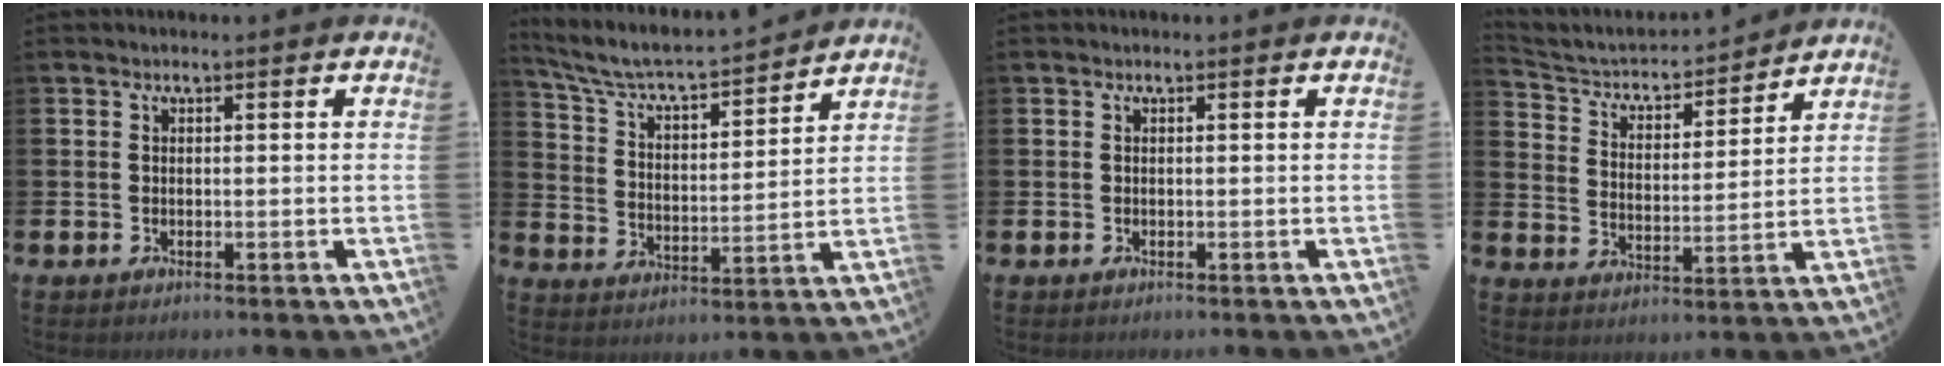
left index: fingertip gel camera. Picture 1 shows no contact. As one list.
[{"total": 6.8, "force": [6.4, 0.8, 2.2], "torque": [-0.078, -0.052, 0.107]}, {"total": 0.0}, {"total": 4.6, "force": [4.2, 1.6, 0.8], "torque": [-0.048, -0.038, 0.066]}]